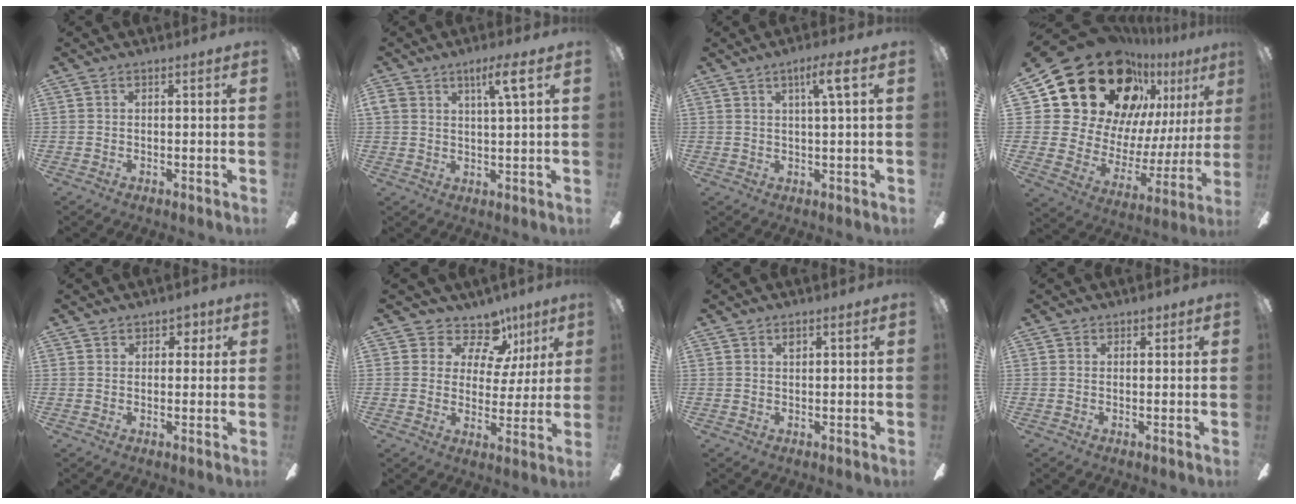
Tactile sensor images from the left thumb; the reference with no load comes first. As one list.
[{"total": 6.0, "force": [3.3, 1.6, 4.7], "torque": [-0.090, -0.003, 0.054]}, {"total": 5.3, "force": [2.5, 0.5, 4.6], "torque": [-0.080, -0.004, 0.035]}, {"total": 28.3, "force": [17.9, 16.4, 14.6], "torque": [-0.251, -0.127, 0.342]}, {"total": 2.8, "force": [1.6, 2.0, 1.0], "torque": [0.001, -0.002, 0.025]}, {"total": 10.8, "force": [7.6, 6.7, 3.7], "torque": [-0.064, -0.049, 0.142]}, {"total": 1.1, "force": [0.8, 0.5, 0.6], "torque": [-0.014, 0.002, 0.015]}, {"total": 1.2, "force": [0.9, 0.8, 0.3], "torque": [0.001, 0.001, 0.013]}]